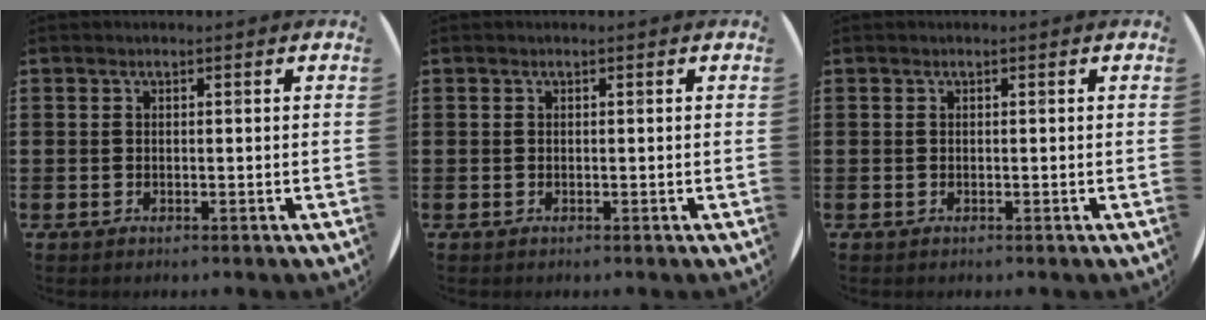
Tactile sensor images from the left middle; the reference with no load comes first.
{"total": 0.0}
{"total": 0.0}